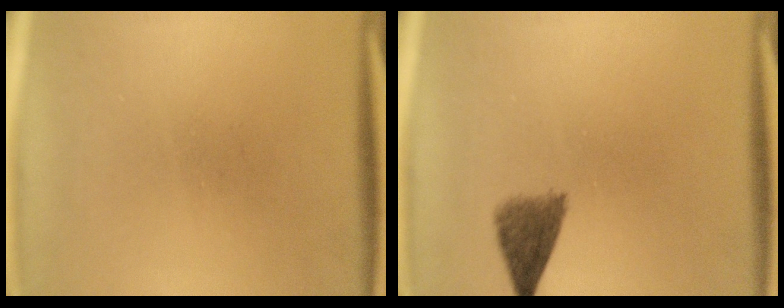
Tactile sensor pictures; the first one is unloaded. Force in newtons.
{"total": 4.0}